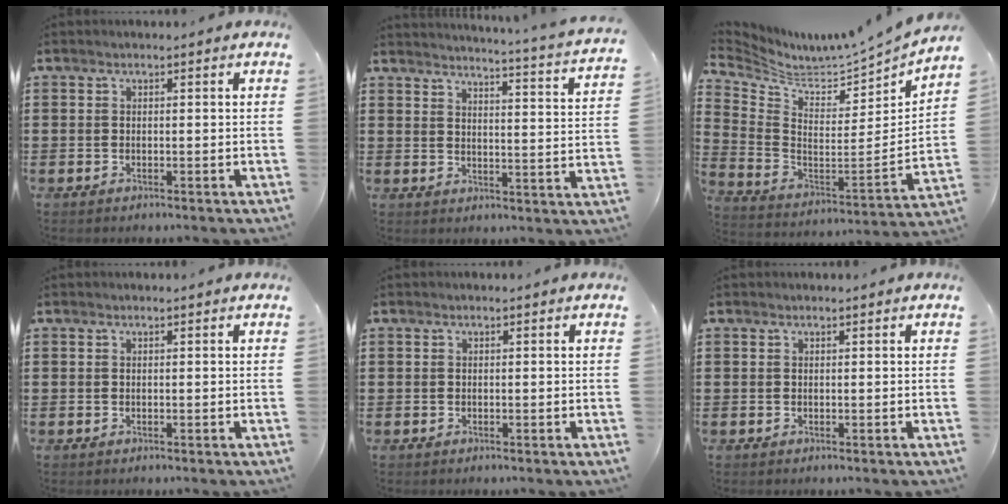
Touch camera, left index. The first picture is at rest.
{"total": 3.2, "force": [2.8, -0.9, 1.1], "torque": [-0.030, -0.039, 0.038]}
{"total": 4.0, "force": [3.9, 0.6, 0.8], "torque": [-0.048, -0.056, 0.061]}
{"total": 0.0}
{"total": 0.0}
{"total": 0.0}